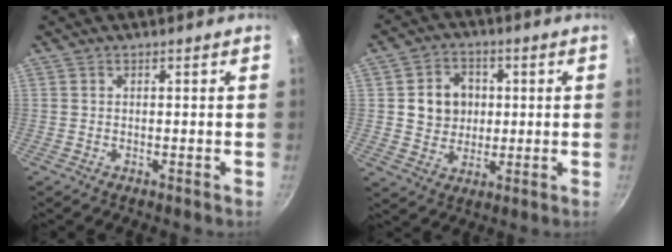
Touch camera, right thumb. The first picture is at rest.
{"total": 8.7, "force": [1.1, 7.6, 4.0], "torque": [-0.032, 0.002, 0.018]}